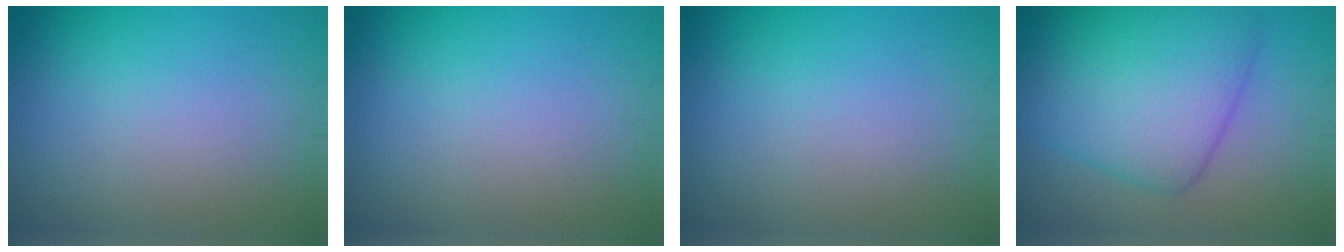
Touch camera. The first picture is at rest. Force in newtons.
{"total": 0.0}
{"total": 0.0}
{"total": 8.5, "press": 8.5, "slide": 0.0}